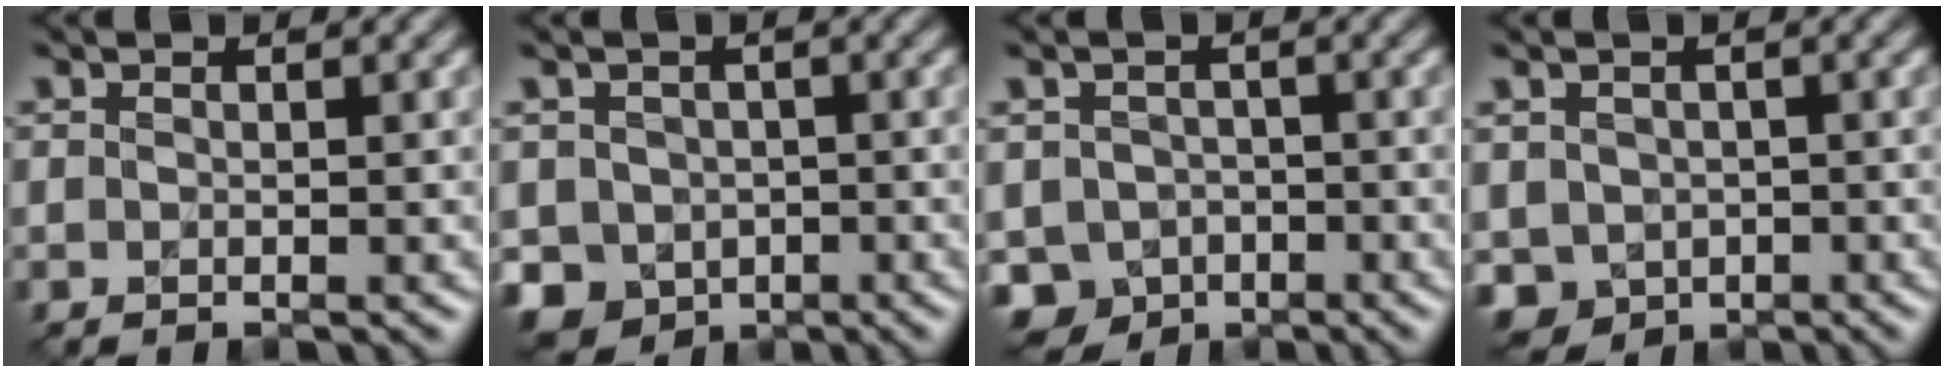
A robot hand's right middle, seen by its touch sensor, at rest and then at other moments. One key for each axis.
{"total": 5.0, "fx": -1.7, "fy": 4.4, "fz": 1.8, "tx": -0.027, "ty": -0.004, "tz": -0.034}
{"total": 5.3, "fx": -2.5, "fy": 4.3, "fz": 1.8, "tx": -0.021, "ty": -0.009, "tz": -0.044}
{"total": 3.5, "fx": -0.8, "fy": 3.1, "fz": 1.4, "tx": -0.029, "ty": -0.006, "tz": -0.020}